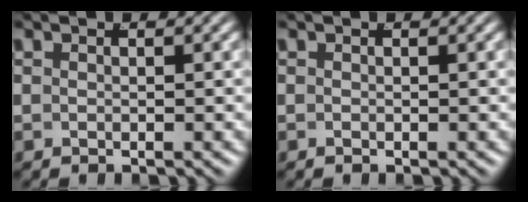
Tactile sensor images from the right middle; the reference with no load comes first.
{"total": 0.0}